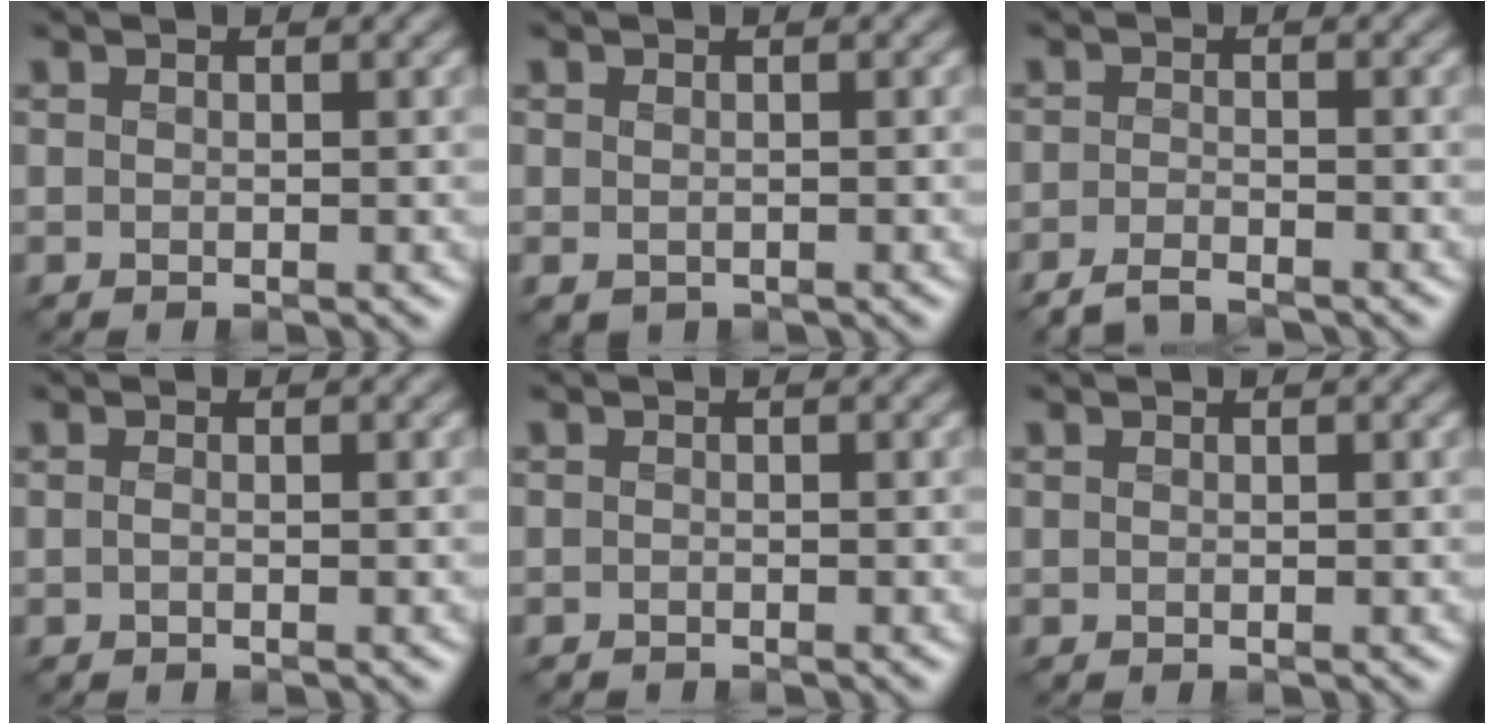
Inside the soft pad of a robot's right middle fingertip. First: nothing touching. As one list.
[{"total": 0.8, "force": [-0.4, 0.5, 0.4], "torque": [-0.011, -0.007, -0.006]}, {"total": 2.4, "force": [-2.3, 0.3, 0.8], "torque": [-0.017, -0.003, -0.049]}, {"total": 0.6, "force": [-0.4, 0.1, 0.4], "torque": [-0.013, -0.003, -0.009]}, {"total": 0.6, "force": [-0.6, 0.1, -0.1], "torque": [0.000, -0.007, -0.014]}, {"total": 0.0}]